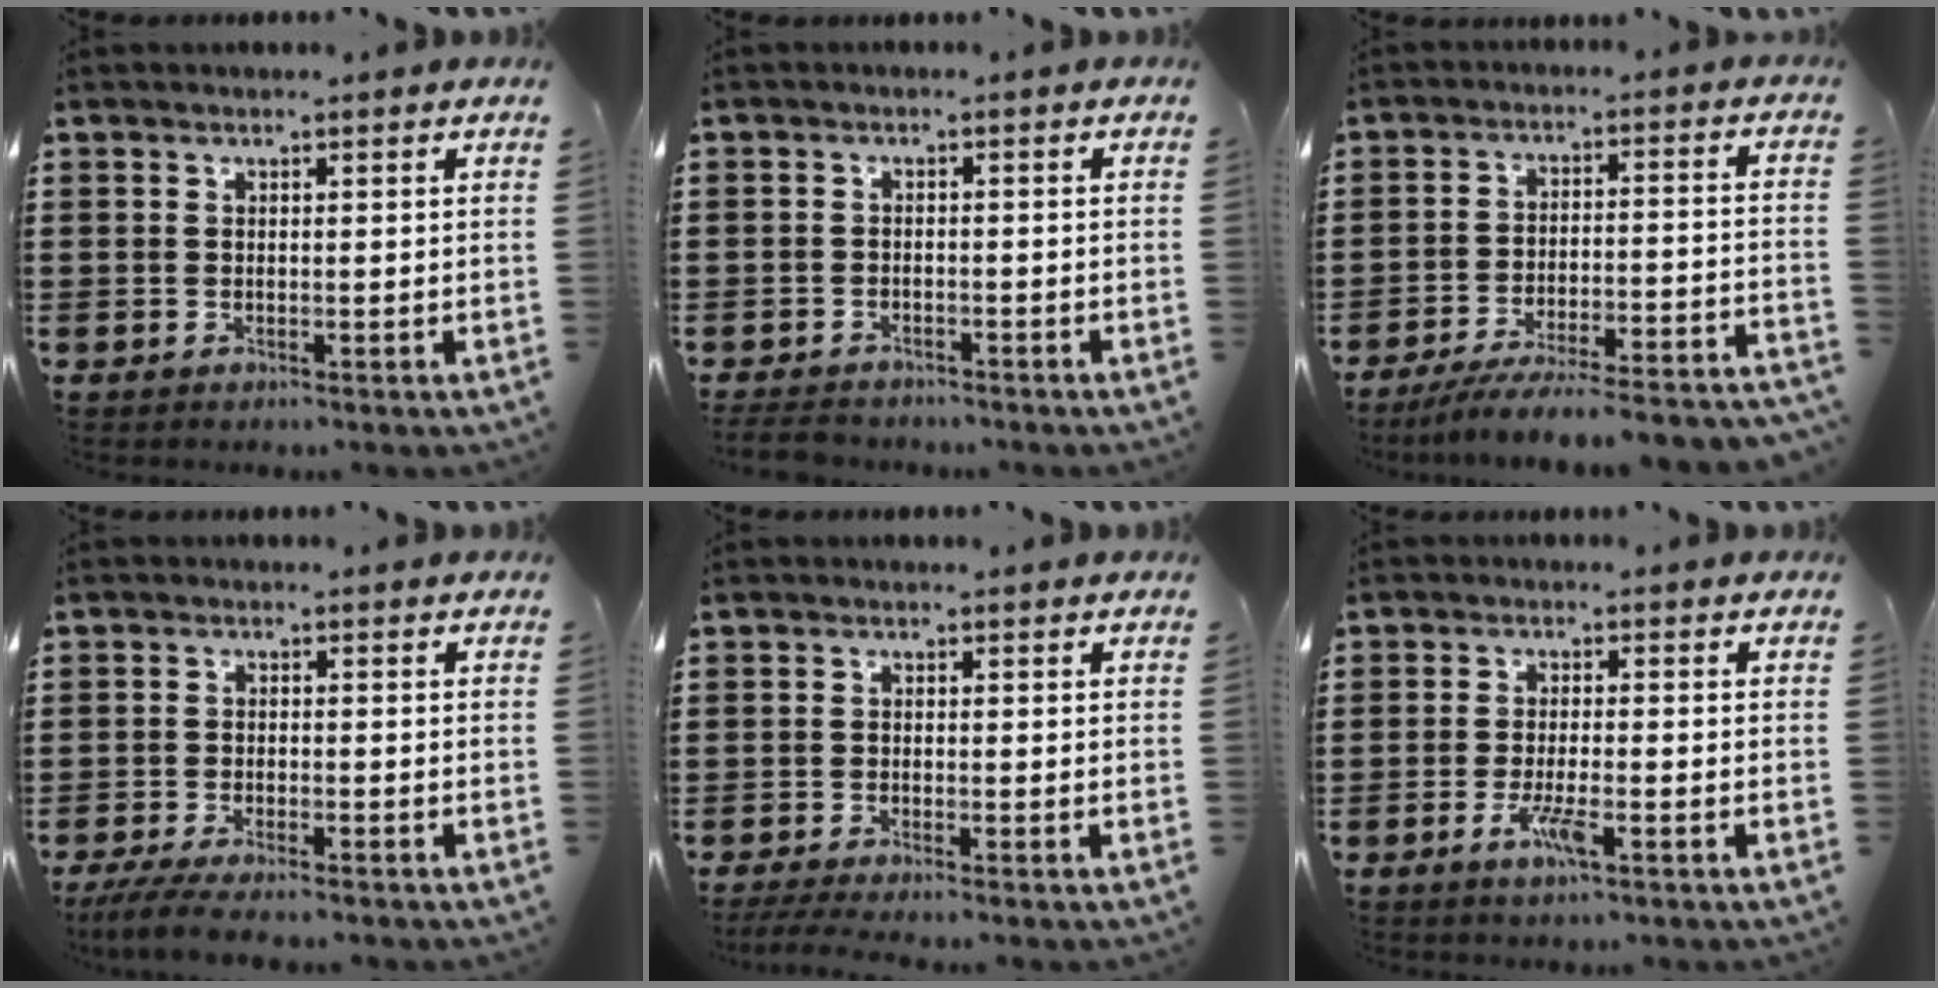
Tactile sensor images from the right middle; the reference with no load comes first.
{"total": 2.8, "force": [-2.7, 0.7, 0.2], "torque": [-0.014, -0.001, -0.060]}
{"total": 6.9, "force": [-6.4, -0.2, 2.5], "torque": [-0.038, -0.002, -0.123]}
{"total": 3.5, "force": [-3.1, 0.2, 1.6], "torque": [-0.040, -0.010, -0.065]}
{"total": 1.7, "force": [-1.4, 0.0, 1.0], "torque": [-0.015, 0.001, -0.026]}
{"total": 4.3, "force": [-2.1, 0.8, 3.7], "torque": [-0.079, -0.008, -0.041]}